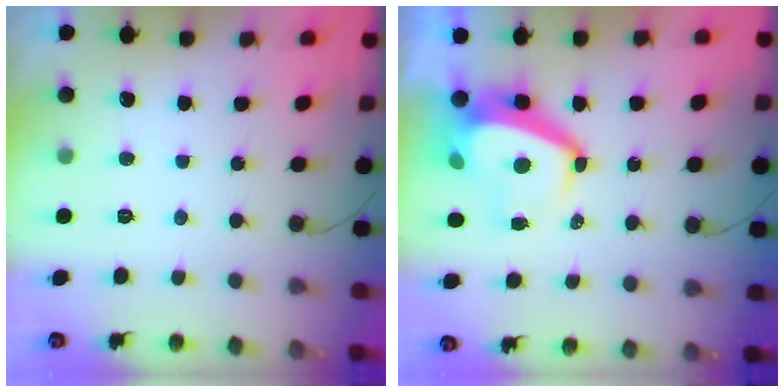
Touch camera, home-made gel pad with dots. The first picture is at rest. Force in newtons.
{"total": 7.6, "press": 7.6, "slide": 1.0}